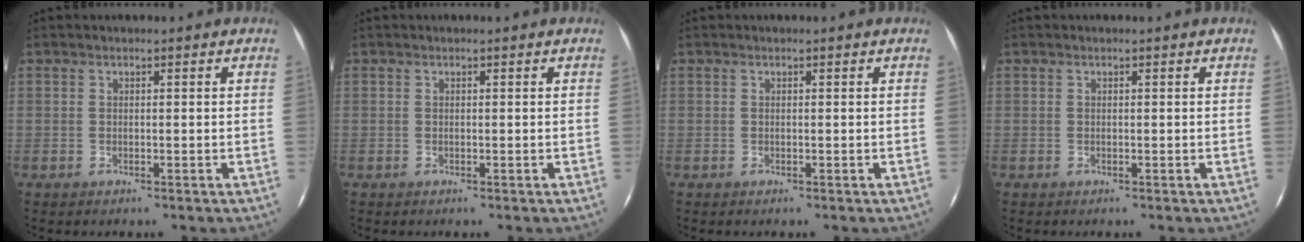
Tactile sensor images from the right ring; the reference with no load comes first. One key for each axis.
{"total": 0.0}
{"total": 0.0}
{"total": 0.0}